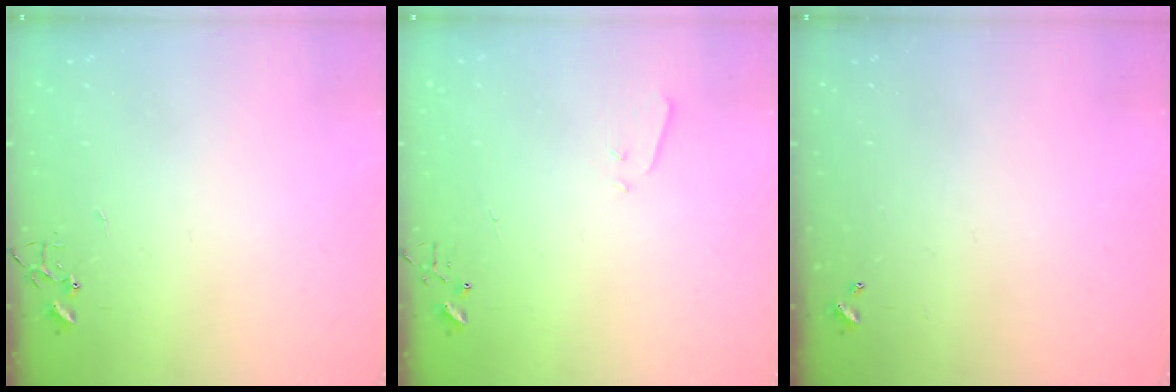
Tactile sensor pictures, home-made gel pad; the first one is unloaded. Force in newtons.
{"total": 3.3, "press": 3.2, "slide": 0.5}
{"total": 0.0}